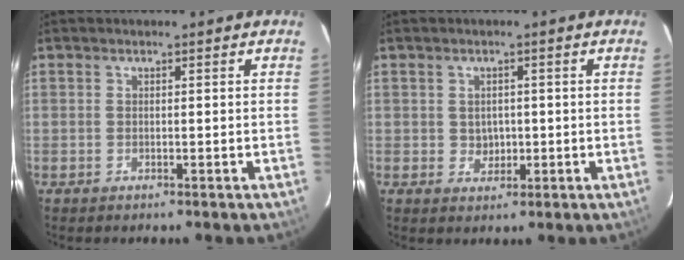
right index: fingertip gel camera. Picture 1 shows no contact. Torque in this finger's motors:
{"motor_torque": [-0.10, -0.11, 0.00, 0.00]}